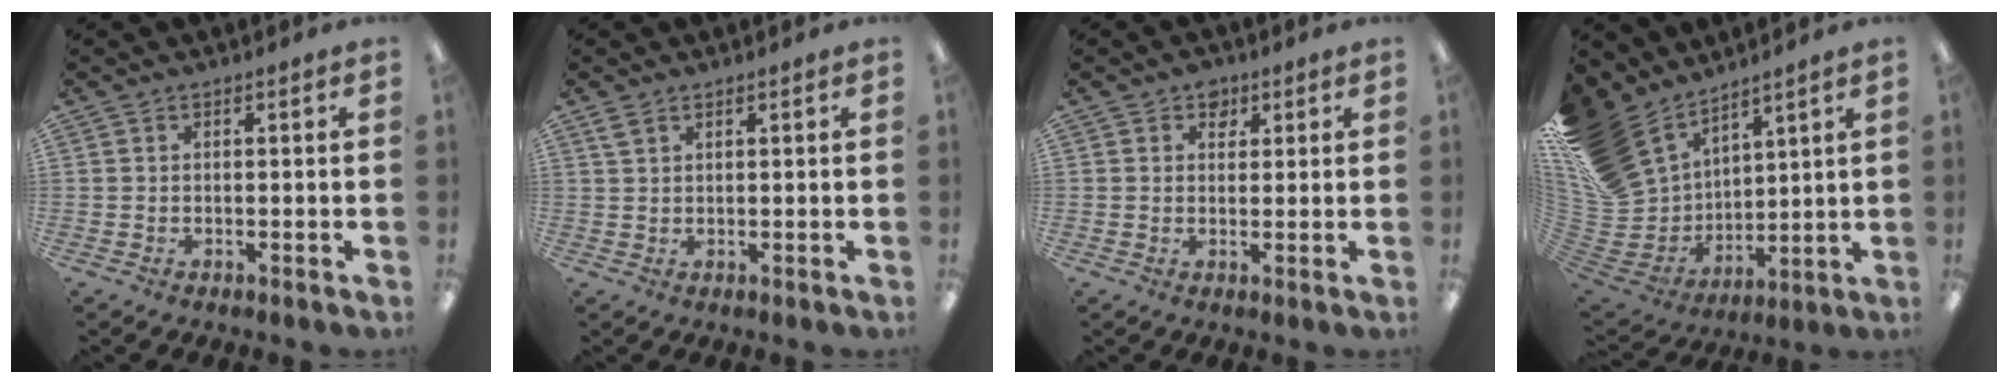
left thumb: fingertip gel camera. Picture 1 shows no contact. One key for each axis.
{"total": 1.9, "fx": 1.4, "fy": 0.8, "fz": 1.0, "tx": -0.023, "ty": -0.001, "tz": 0.027}
{"total": 3.1, "fx": 2.0, "fy": 2.3, "fz": 0.8, "tx": 0.003, "ty": -0.004, "tz": 0.031}
{"total": 19.0, "fx": 12.3, "fy": 12.4, "fz": 7.6, "tx": -0.196, "ty": -0.072, "tz": 0.242}